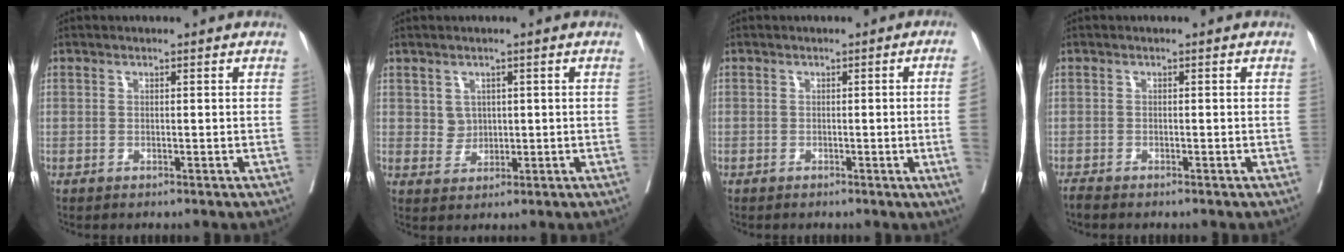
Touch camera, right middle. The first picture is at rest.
{"total": 2.5, "force": [0.7, 2.3, 0.8], "torque": [-0.013, 0.001, 0.017]}
{"total": 4.2, "force": [-0.5, -1.7, 3.8], "torque": [-0.044, -0.008, -0.005]}
{"total": 1.0, "force": [-1.0, 0.0, 0.2], "torque": [-0.010, -0.004, -0.020]}